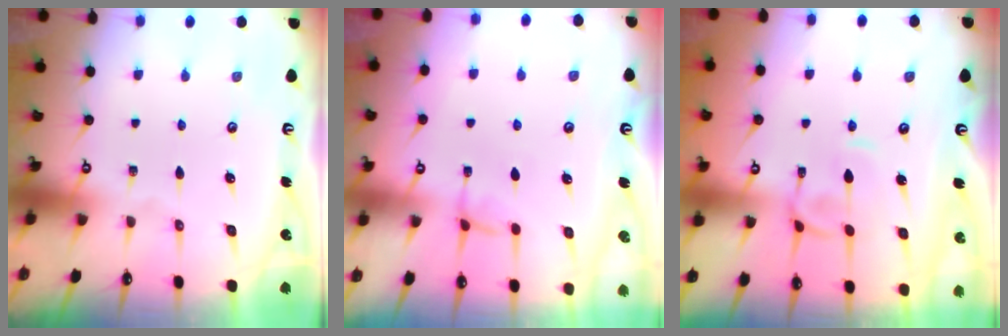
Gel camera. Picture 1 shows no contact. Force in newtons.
{"total": 1.4, "press": 1.3, "slide": 0.4}
{"total": 1.1, "press": 0.9, "slide": 0.6}